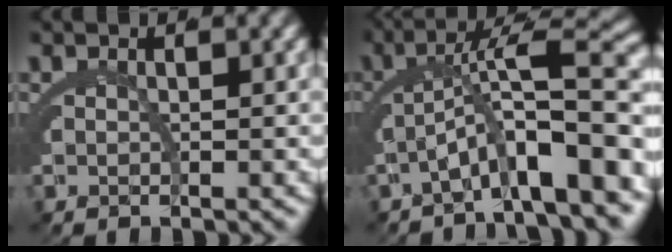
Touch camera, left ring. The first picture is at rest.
{"total": 7.9, "force": [-2.2, 1.7, 7.4], "torque": [-0.096, 0.019, -0.031]}